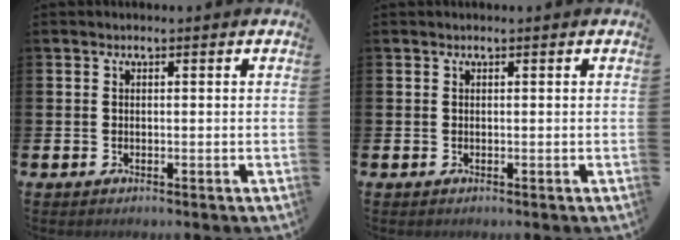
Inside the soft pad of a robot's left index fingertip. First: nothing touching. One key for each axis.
{"total": 0.0}